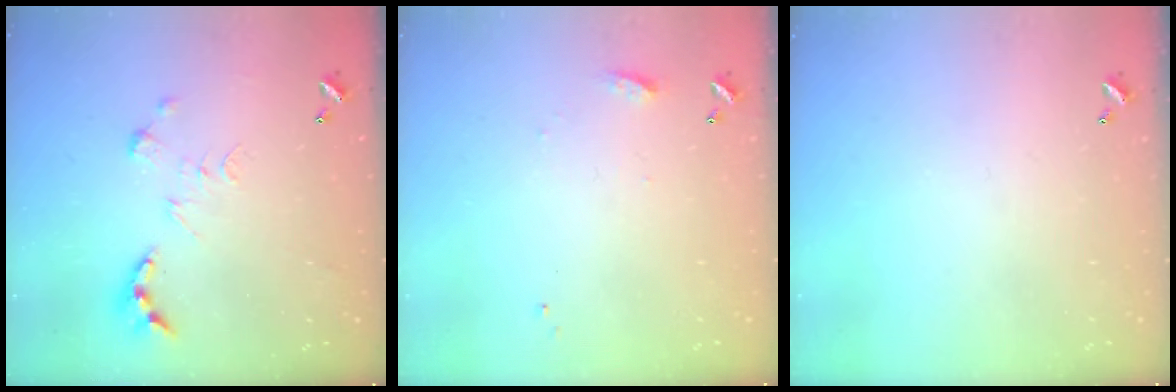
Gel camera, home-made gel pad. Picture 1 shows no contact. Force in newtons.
{"total": 7.2, "press": 7.2, "slide": 0.7}
{"total": 0.0}